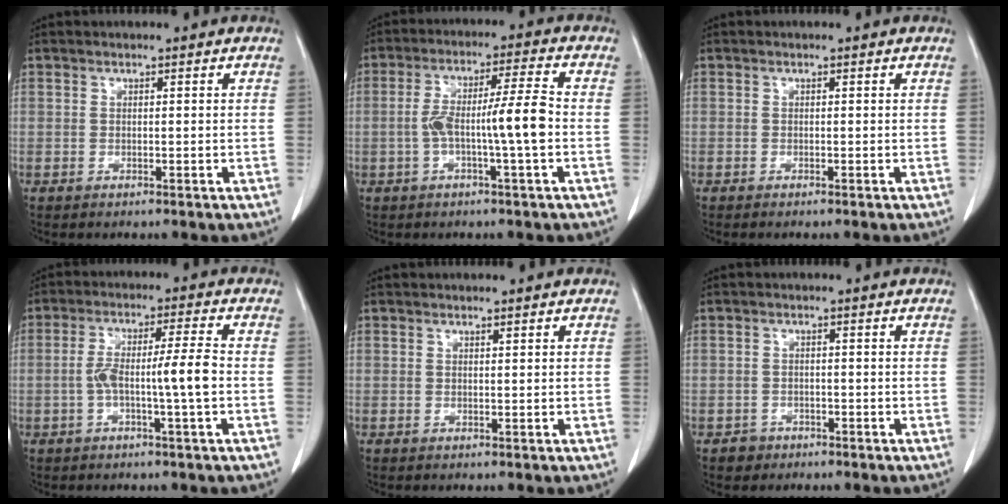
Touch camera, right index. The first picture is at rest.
{"total": 8.6, "force": [-1.7, -0.2, 8.4], "torque": [-0.156, 0.015, -0.029]}
{"total": 0.5, "force": [-0.5, 0.0, 0.3], "torque": [-0.006, -0.002, -0.008]}
{"total": 7.4, "force": [-1.4, -0.3, 7.2], "torque": [-0.137, 0.013, -0.024]}
{"total": 0.0}
{"total": 2.1, "force": [-1.3, 1.7, -0.1], "torque": [0.002, 0.010, -0.022]}